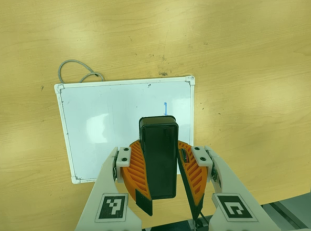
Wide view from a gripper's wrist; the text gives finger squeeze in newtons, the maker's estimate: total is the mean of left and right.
{"total": 11.7, "left": 11.3, "right": 12.2}